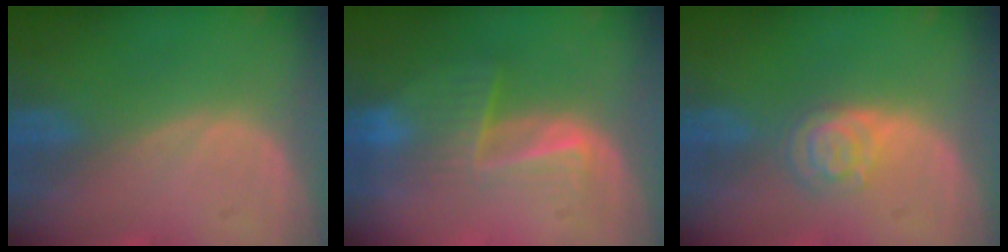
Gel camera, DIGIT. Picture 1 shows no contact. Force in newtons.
{"total": 6.7, "press": 5.7, "slide": 3.5}
{"total": 4.5, "press": 4.1, "slide": 1.8}